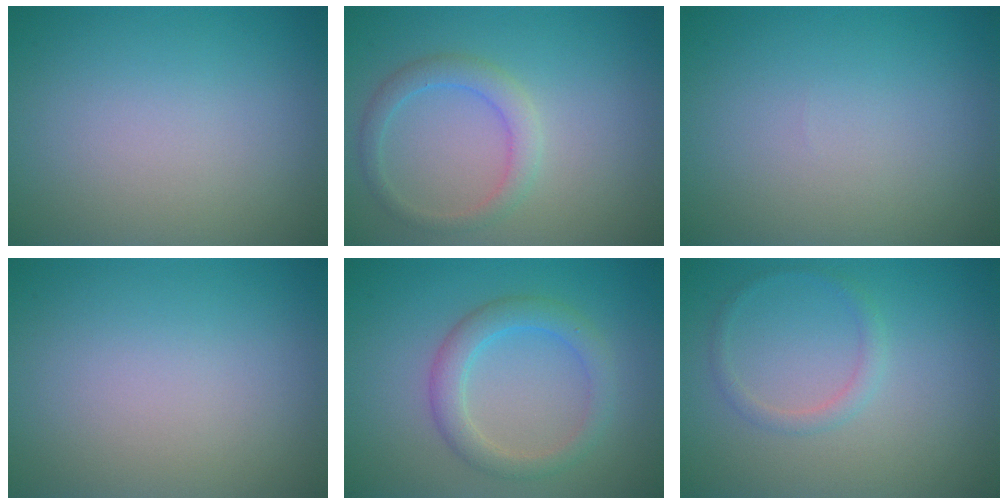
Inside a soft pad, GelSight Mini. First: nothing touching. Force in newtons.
{"total": 2.3, "press": 2.3, "slide": 0.2}
{"total": 0.0}
{"total": 0.0}
{"total": 3.1, "press": 3.1, "slide": 0.2}
{"total": 1.3, "press": 1.3, "slide": 0.0}